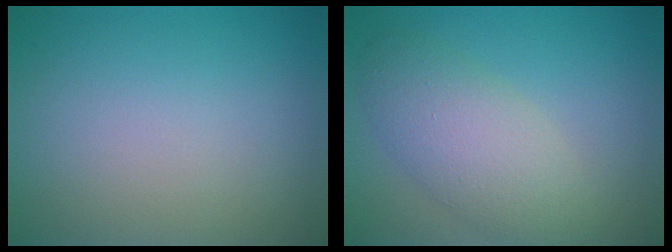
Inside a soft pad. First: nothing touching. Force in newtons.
{"total": 5.0, "press": 5.0, "slide": 0.4}